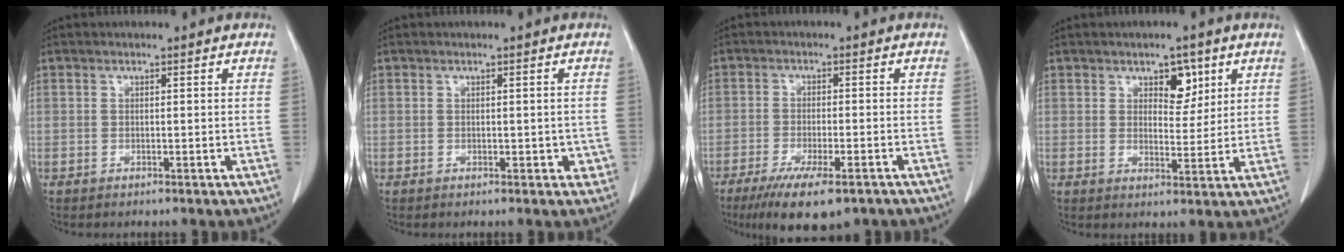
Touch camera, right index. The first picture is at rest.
{"total": 2.1, "force": [-0.5, 1.4, 1.5], "torque": [-0.007, 0.006, -0.004]}
{"total": 10.6, "force": [-7.3, 2.3, 7.3], "torque": [-0.113, -0.021, -0.110]}
{"total": 4.7, "force": [2.4, 2.6, 3.1], "torque": [-0.038, 0.002, 0.037]}